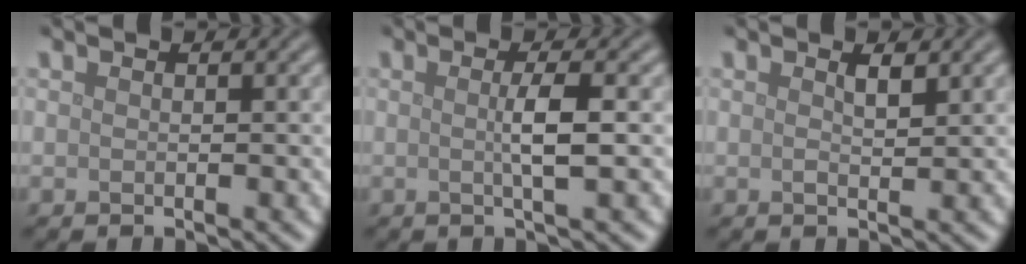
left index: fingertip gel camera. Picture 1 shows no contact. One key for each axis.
{"total": 2.7, "fx": 0.1, "fy": 0.4, "fz": 2.7, "tx": -0.048, "ty": 0.000, "tz": -0.003}
{"total": 1.2, "fx": 0.6, "fy": 0.3, "fz": 1.0, "tx": -0.020, "ty": -0.003, "tz": 0.010}